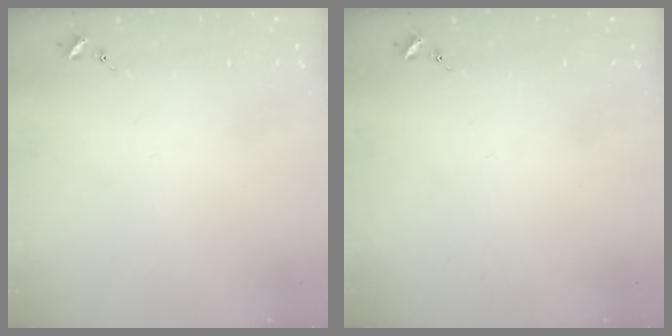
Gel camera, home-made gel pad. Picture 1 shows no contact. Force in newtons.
{"total": 0.0}